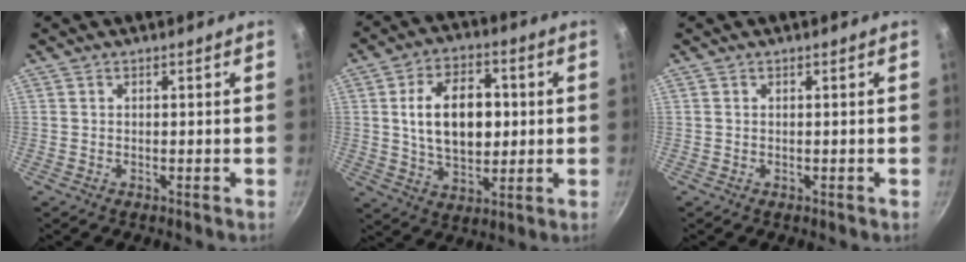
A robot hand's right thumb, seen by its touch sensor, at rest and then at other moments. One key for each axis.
{"total": 14.9, "fx": 1.5, "fy": 9.4, "fz": 11.4, "tx": -0.158, "ty": 0.005, "tz": 0.025}
{"total": 0.0}